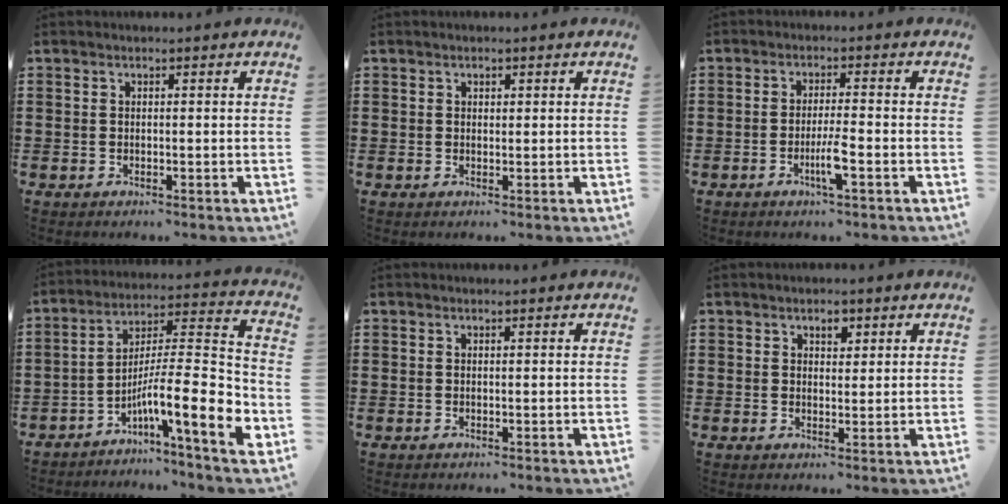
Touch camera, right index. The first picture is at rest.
{"total": 0.6, "force": [0.4, 0.4, 0.3], "torque": [-0.006, 0.003, 0.007]}
{"total": 4.1, "force": [-1.9, 0.1, 3.7], "torque": [-0.069, -0.009, -0.034]}
{"total": 12.3, "force": [-5.2, 1.8, 11.0], "torque": [-0.185, -0.022, -0.099]}
{"total": 0.0}
{"total": 2.3, "force": [1.4, 1.3, 1.2], "torque": [-0.020, 0.002, 0.024]}